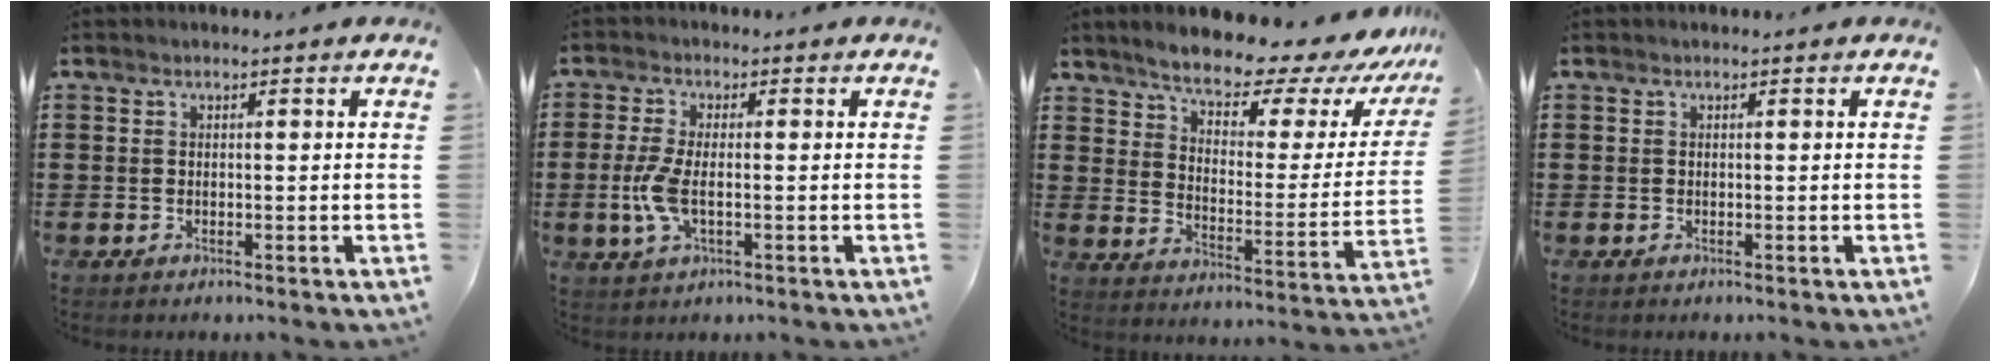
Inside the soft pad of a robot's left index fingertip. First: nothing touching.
{"total": 4.9, "force": [-0.8, 1.8, 4.5], "torque": [-0.113, -0.010, -0.022]}
{"total": 8.9, "force": [8.0, 1.8, 3.4], "torque": [-0.073, -0.062, 0.131]}
{"total": 0.0}